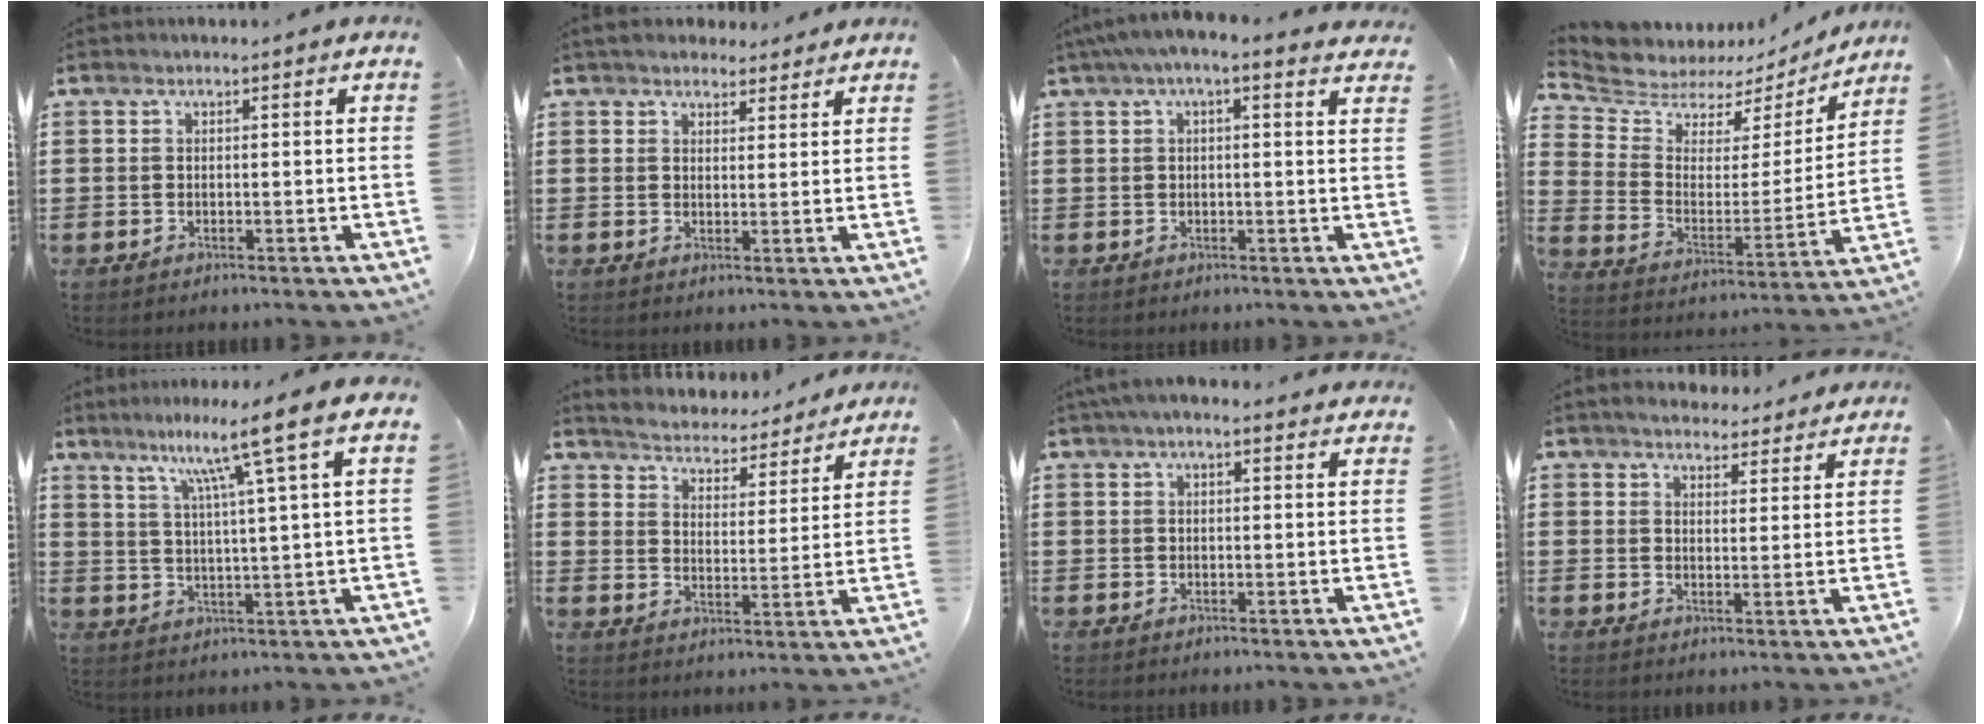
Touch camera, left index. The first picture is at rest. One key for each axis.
{"total": 3.0, "fx": 2.8, "fy": 1.2, "fz": 0.3, "tx": -0.014, "ty": 0.000, "tz": 0.053}
{"total": 2.7, "fx": 1.5, "fy": 0.4, "fz": 2.1, "tx": -0.045, "ty": 0.001, "tz": 0.026}
{"total": 5.8, "fx": 5.3, "fy": 2.3, "fz": 0.4, "tx": -0.048, "ty": -0.037, "tz": 0.089}
{"total": 9.4, "fx": 5.8, "fy": -1.4, "fz": 7.2, "tx": -0.149, "ty": -0.020, "tz": 0.085}
{"total": 4.1, "fx": 4.1, "fy": -0.2, "fz": -0.6, "tx": -0.017, "ty": -0.041, "tz": 0.064}
{"total": 2.7, "fx": 2.0, "fy": 0.6, "fz": 1.7, "tx": -0.038, "ty": 0.008, "tz": 0.037}
{"total": 3.5, "fx": 3.5, "fy": 0.6, "fz": 0.3, "tx": -0.018, "ty": -0.010, "tz": 0.063}